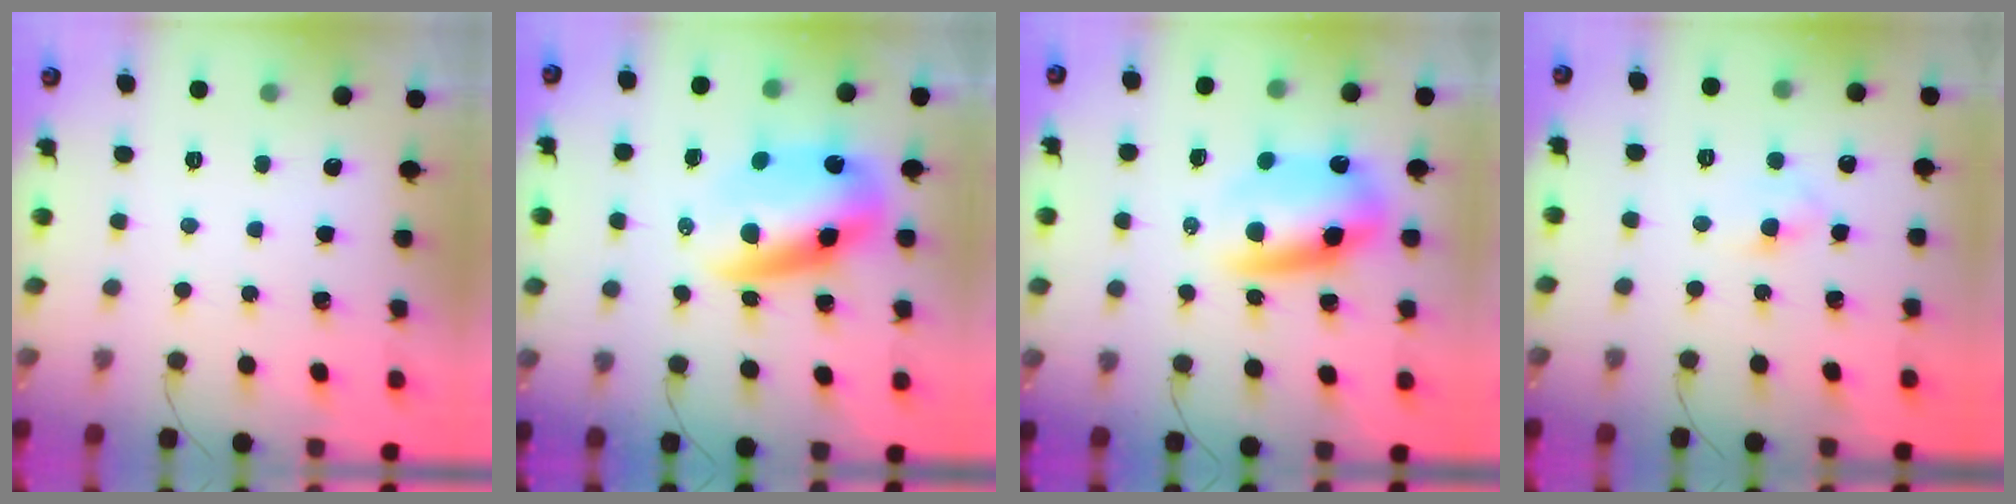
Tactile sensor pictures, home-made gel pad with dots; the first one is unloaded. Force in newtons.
{"total": 11.4, "press": 10.9, "slide": 3.3}
{"total": 10.8, "press": 10.4, "slide": 3.0}
{"total": 3.9, "press": 3.7, "slide": 1.2}